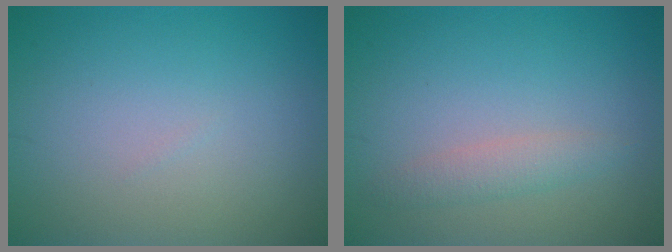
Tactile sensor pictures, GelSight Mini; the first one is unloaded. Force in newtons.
{"total": 1.7, "press": 1.7, "slide": 0.1}